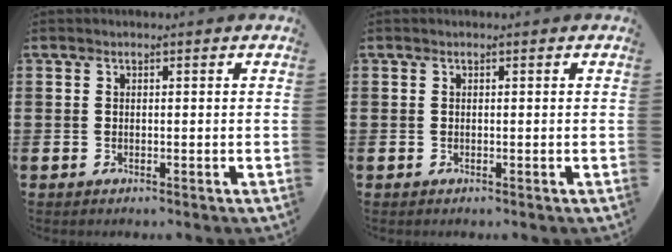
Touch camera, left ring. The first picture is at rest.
{"total": 0.0}